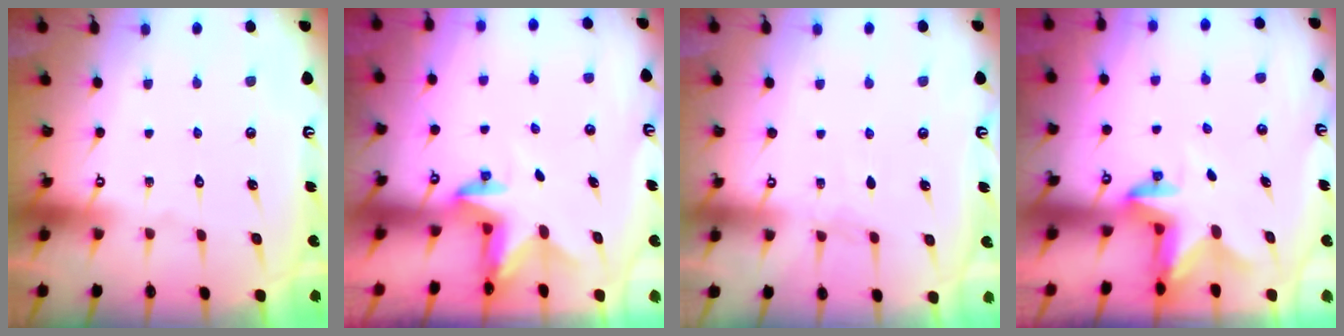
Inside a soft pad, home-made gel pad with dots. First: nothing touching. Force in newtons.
{"total": 2.5, "press": 2.5, "slide": 0.4}
{"total": 2.6, "press": 2.6, "slide": 0.4}
{"total": 2.7, "press": 2.7, "slide": 0.5}